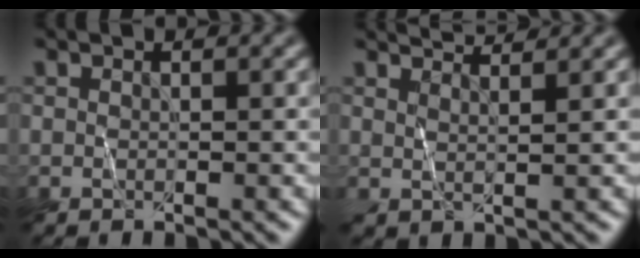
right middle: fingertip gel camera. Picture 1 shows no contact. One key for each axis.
{"total": 3.9, "fx": 3.3, "fy": 0.8, "fz": 1.8, "tx": -0.017, "ty": 0.017, "tz": 0.031}